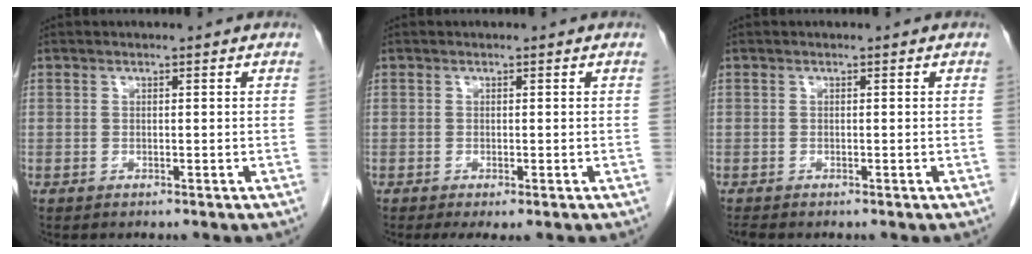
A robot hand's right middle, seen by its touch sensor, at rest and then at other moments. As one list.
[{"total": 2.0, "force": [-1.2, 0.4, 1.6], "torque": [-0.025, -0.009, -0.015]}, {"total": 0.5, "force": [-0.5, -0.1, 0.1], "torque": [-0.008, -0.003, -0.012]}]